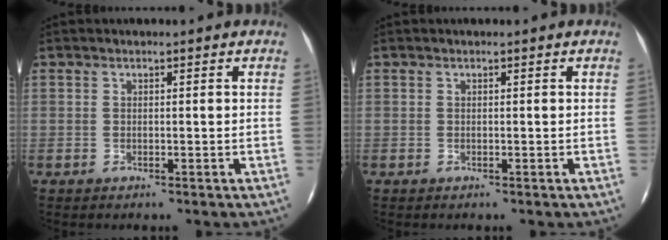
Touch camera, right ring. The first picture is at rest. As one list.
[{"total": 0.0}]